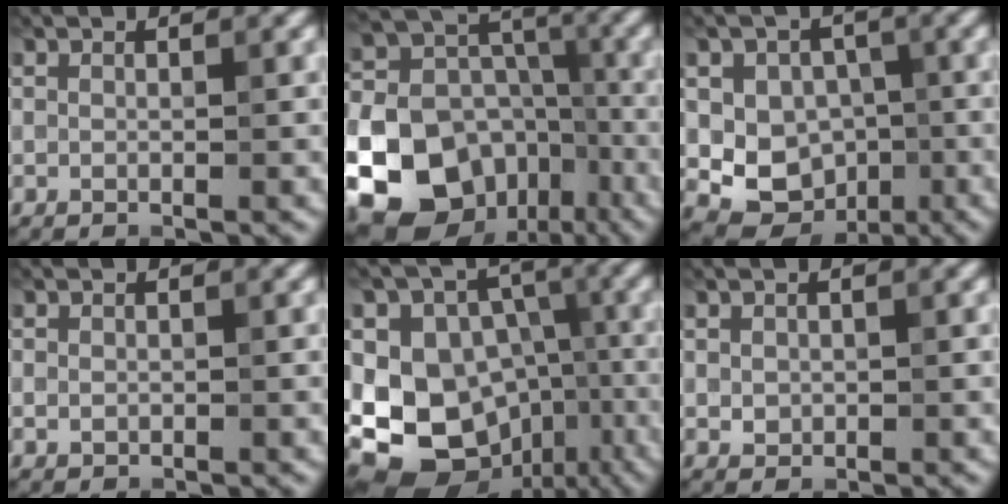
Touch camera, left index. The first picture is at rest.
{"total": 22.0, "force": [-9.8, 17.7, 8.6], "torque": [-0.195, -0.046, -0.163]}
{"total": 6.5, "force": [-0.7, 5.7, 2.9], "torque": [-0.021, -0.010, -0.026]}
{"total": 0.8, "force": [0.0, 0.7, 0.3], "torque": [0.000, -0.004, -0.001]}
{"total": 11.9, "force": [-2.4, 10.0, 5.9], "torque": [-0.089, -0.003, -0.038]}
{"total": 1.0, "force": [0.2, 0.9, 0.4], "torque": [-0.004, -0.003, 0.005]}